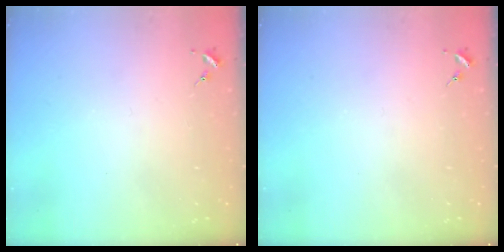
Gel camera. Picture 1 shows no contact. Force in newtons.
{"total": 0.0}